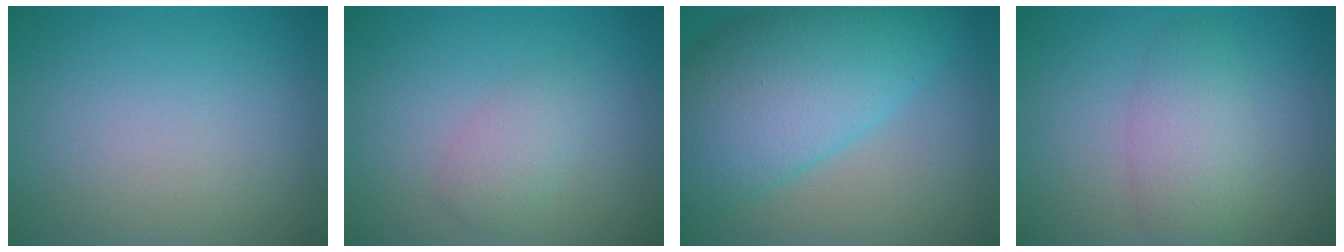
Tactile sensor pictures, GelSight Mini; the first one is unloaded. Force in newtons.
{"total": 2.0, "press": 2.0, "slide": 0.0}
{"total": 11.5, "press": 11.5, "slide": 0.4}
{"total": 3.5, "press": 3.5, "slide": 0.2}